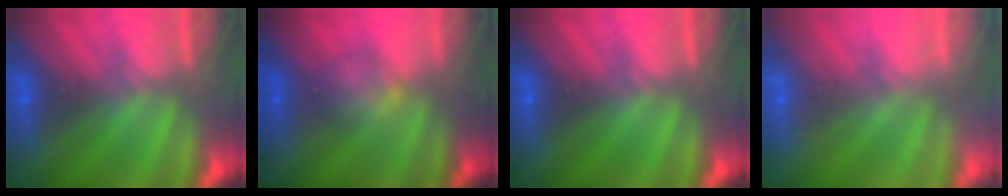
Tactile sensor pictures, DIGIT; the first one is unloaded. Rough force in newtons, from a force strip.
{"total": 2.1}
{"total": 0.0}
{"total": 2.4}